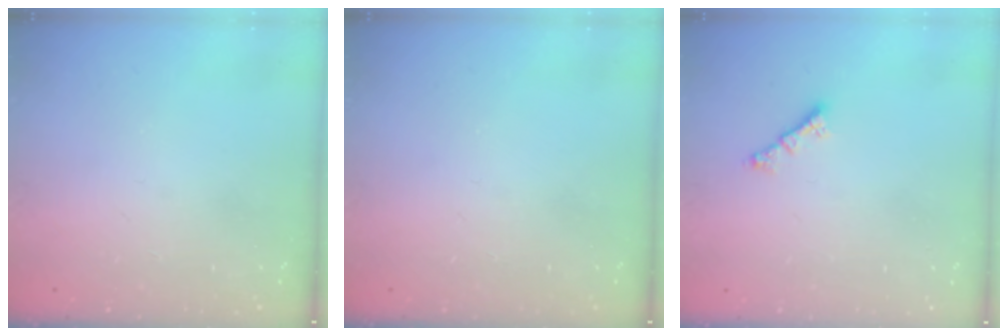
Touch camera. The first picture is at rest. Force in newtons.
{"total": 0.0}
{"total": 0.8, "press": 0.7, "slide": 0.4}